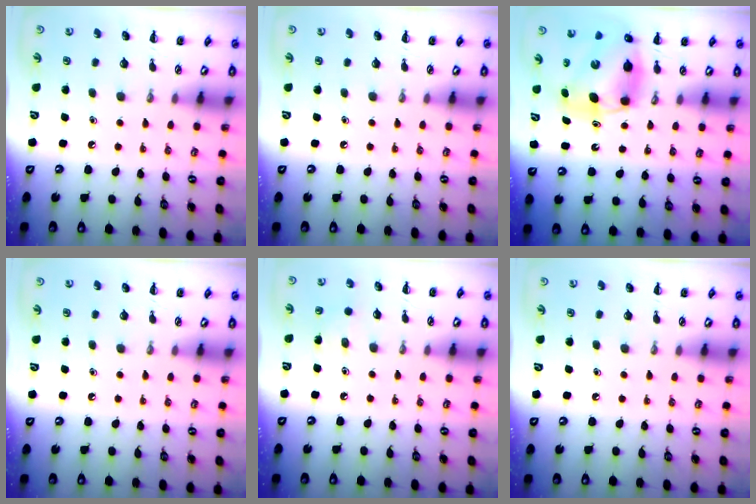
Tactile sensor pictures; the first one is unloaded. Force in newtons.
{"total": 0.0}
{"total": 7.8, "press": 7.3, "slide": 2.6}
{"total": 0.0}
{"total": 2.6, "press": 2.5, "slide": 0.9}
{"total": 0.0}